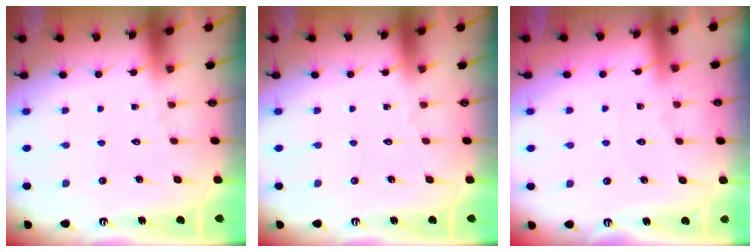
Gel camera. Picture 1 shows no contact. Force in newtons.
{"total": 0.0}
{"total": 2.9, "press": 2.9, "slide": 0.5}